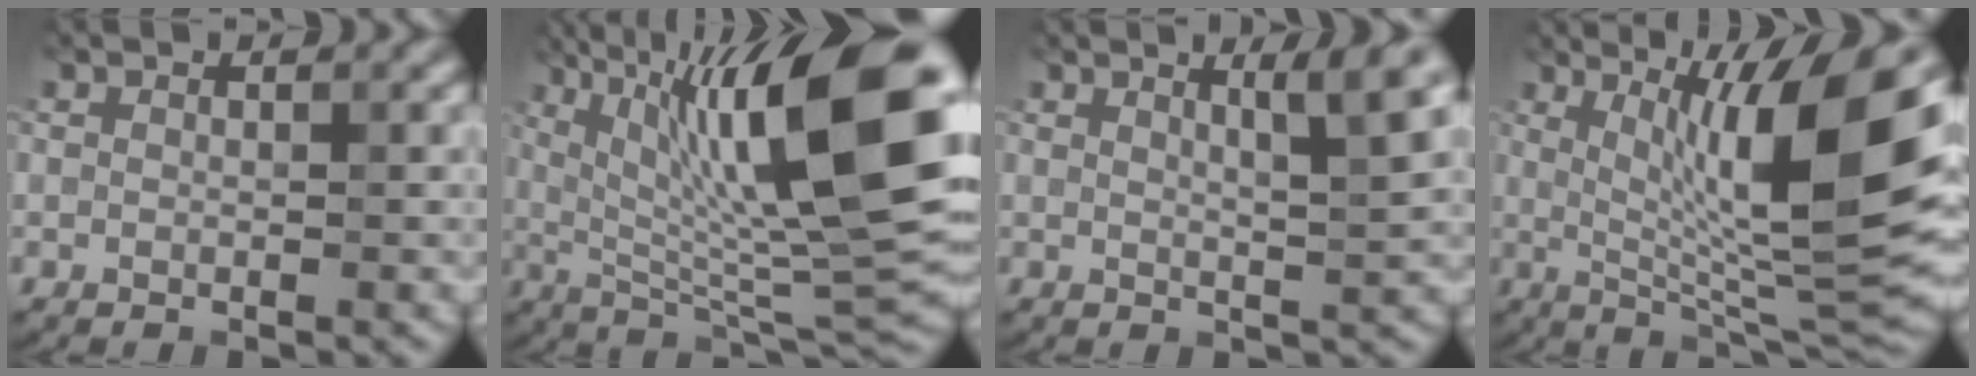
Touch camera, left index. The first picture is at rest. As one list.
[{"total": 15.9, "force": [4.3, 3.9, 14.8], "torque": [-0.220, 0.008, 0.067]}, {"total": 4.1, "force": [2.1, 0.7, 3.5], "torque": [-0.039, 0.002, 0.030]}, {"total": 12.5, "force": [2.2, 2.6, 12.1], "torque": [-0.175, 0.000, 0.040]}]